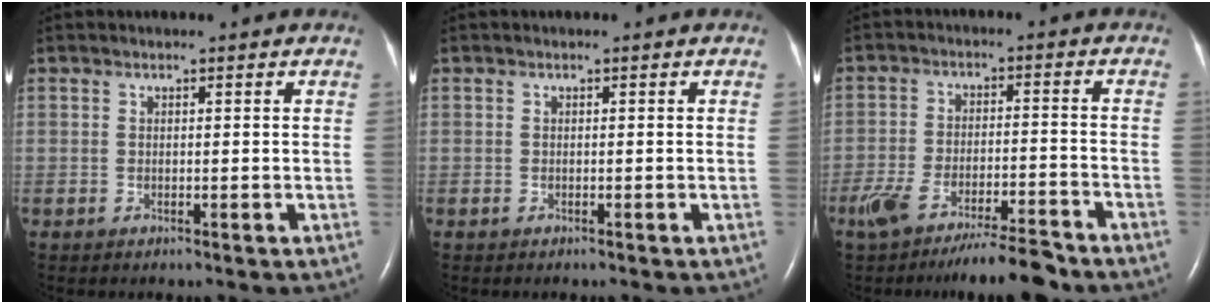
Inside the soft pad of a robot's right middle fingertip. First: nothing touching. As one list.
[{"total": 0.0}, {"total": 11.0, "force": [-9.0, 1.5, 6.1], "torque": [-0.105, -0.014, -0.148]}]